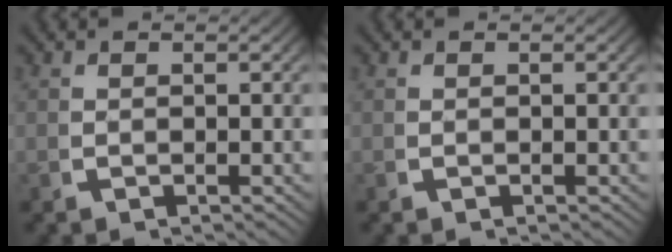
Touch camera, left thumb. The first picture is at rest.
{"total": 0.0}